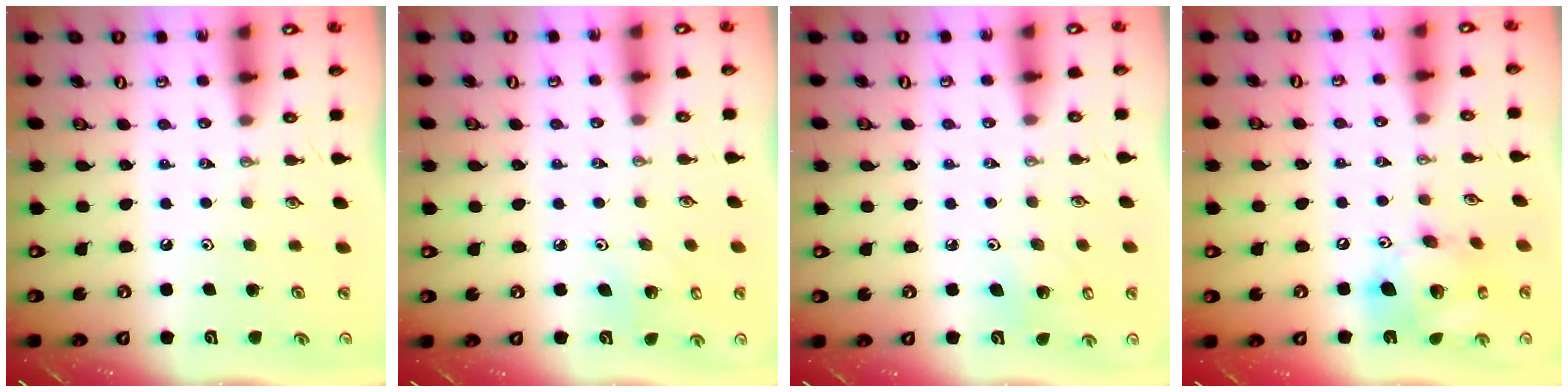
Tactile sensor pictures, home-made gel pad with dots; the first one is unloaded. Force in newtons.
{"total": 3.9, "press": 3.9, "slide": 0.3}
{"total": 5.4, "press": 5.3, "slide": 0.5}
{"total": 16.3, "press": 16.0, "slide": 3.0}